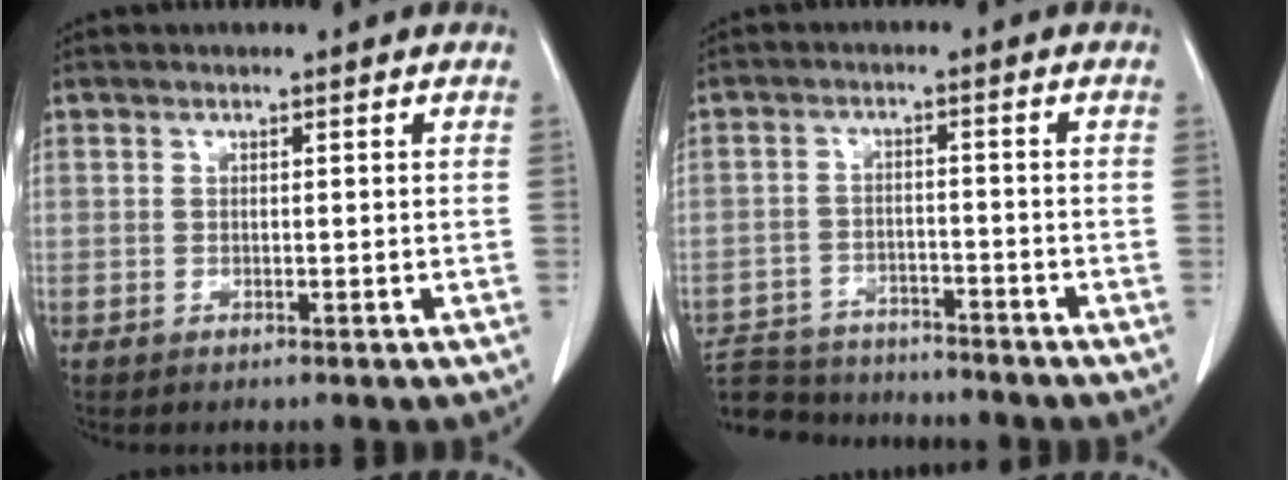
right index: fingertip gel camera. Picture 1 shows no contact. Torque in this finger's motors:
{"motor_torque": [-1.62, -0.38, -1.05, -0.21]}